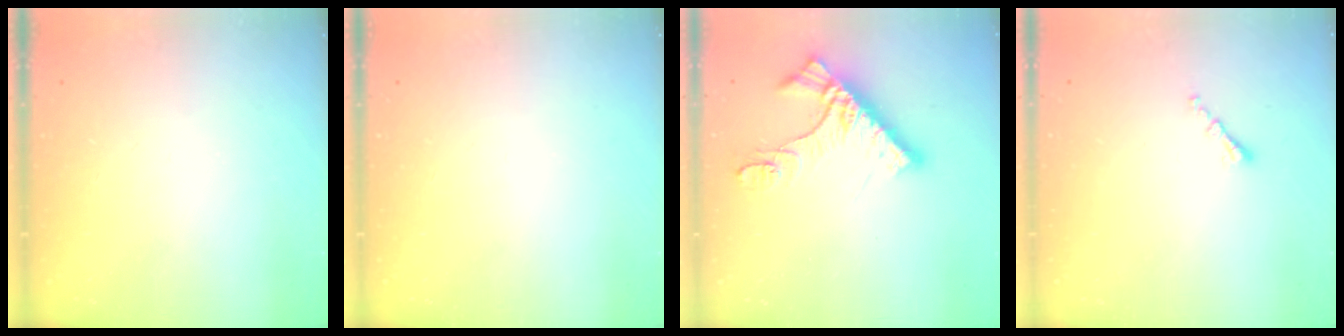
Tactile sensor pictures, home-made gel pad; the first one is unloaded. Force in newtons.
{"total": 0.0}
{"total": 12.3, "press": 12.2, "slide": 1.2}
{"total": 0.8, "press": 0.8, "slide": 0.2}